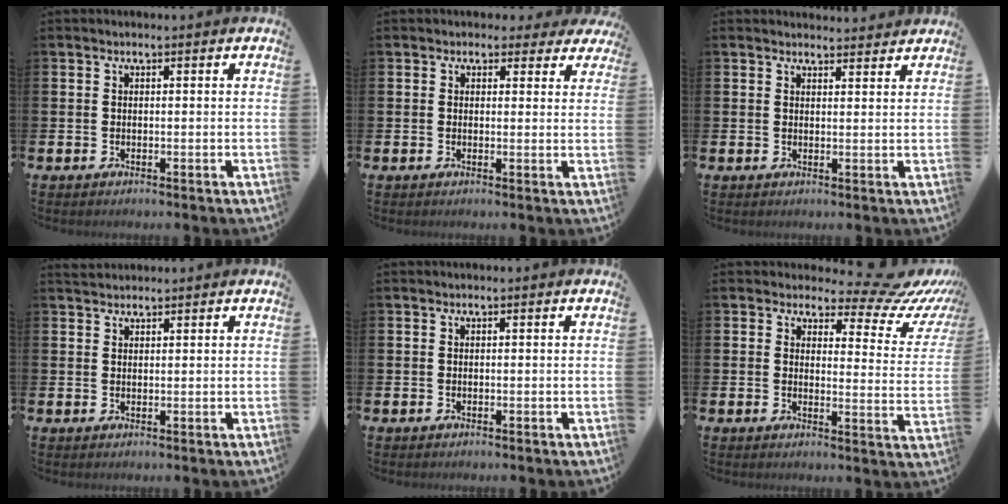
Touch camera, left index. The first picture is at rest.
{"total": 2.0, "force": [1.6, 1.3, 0.3], "torque": [0.005, -0.004, 0.023]}
{"total": 2.3, "force": [2.3, 0.3, -0.2], "torque": [0.009, -0.016, 0.039]}
{"total": 1.7, "force": [1.6, 0.6, 0.2], "torque": [0.001, 0.000, 0.030]}
{"total": 0.0}
{"total": 6.4, "force": [5.0, 2.8, 2.6], "torque": [-0.027, -0.048, 0.075]}